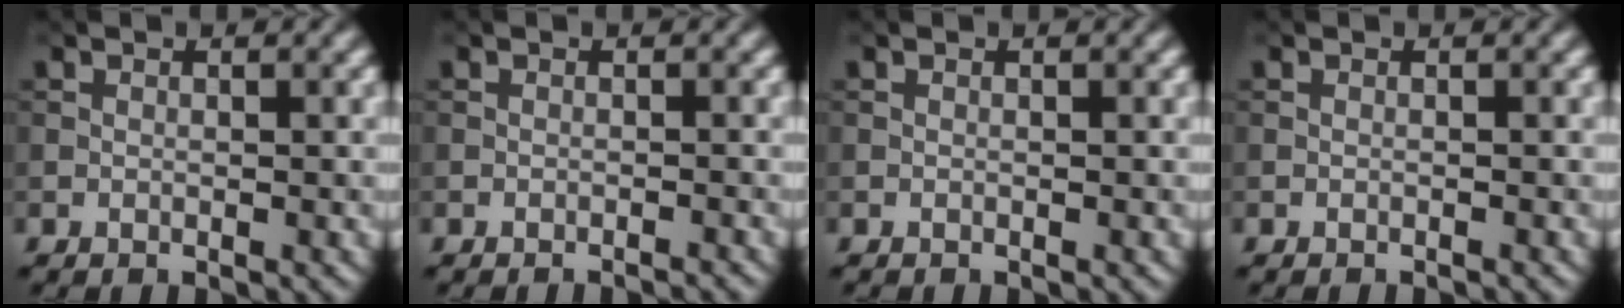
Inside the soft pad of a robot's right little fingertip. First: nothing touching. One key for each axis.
{"total": 1.2, "fx": -1.1, "fy": 0.2, "fz": 0.5, "tx": 0.001, "ty": 0.003, "tz": -0.018}
{"total": 0.0}
{"total": 0.8, "fx": -0.7, "fy": 0.1, "fz": 0.2, "tx": 0.003, "ty": 0.000, "tz": -0.012}